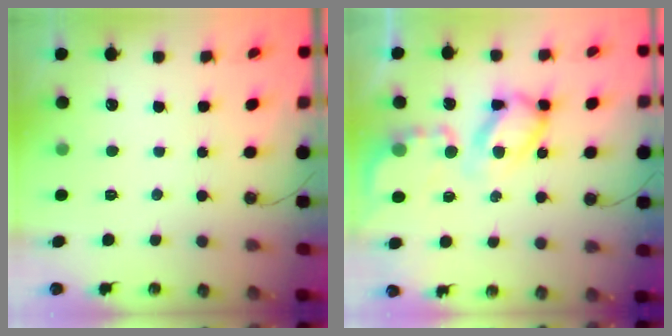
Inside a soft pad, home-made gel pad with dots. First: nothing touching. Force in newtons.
{"total": 13.4, "press": 13.3, "slide": 1.3}